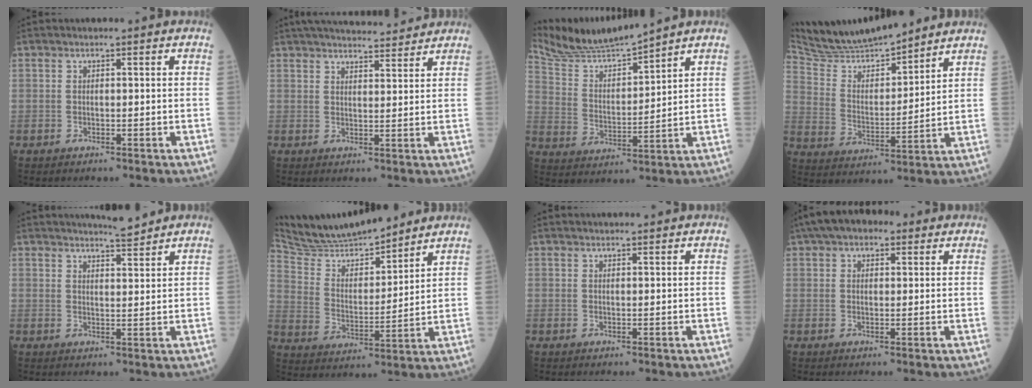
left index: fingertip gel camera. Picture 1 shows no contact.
{"total": 13.7, "force": [12.8, 2.0, 4.6], "torque": [-0.066, 0.023, 0.178]}
{"total": 9.5, "force": [9.2, -1.2, 1.7], "torque": [-0.054, 0.000, 0.194]}
{"total": 13.7, "force": [12.9, 1.6, 4.6], "torque": [-0.090, 0.008, 0.236]}
{"total": 4.3, "force": [4.2, -0.1, 0.8], "torque": [-0.021, -0.006, 0.065]}
{"total": 15.2, "force": [14.1, 2.3, 5.2], "torque": [-0.096, 0.006, 0.249]}
{"total": 4.3, "force": [4.1, 0.5, 0.9], "torque": [-0.012, 0.024, 0.053]}
{"total": 7.9, "force": [5.5, 3.7, 4.4], "torque": [-0.071, 0.044, 0.086]}